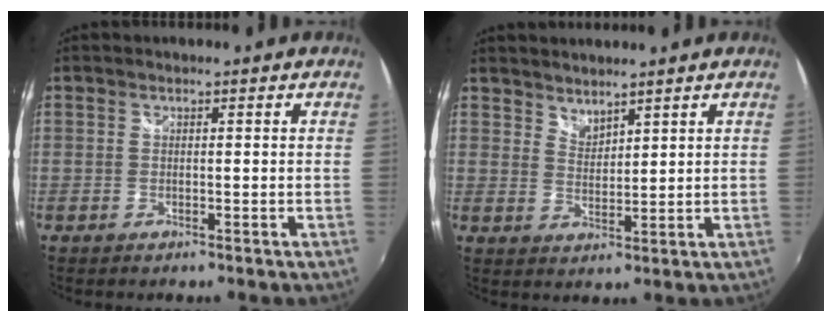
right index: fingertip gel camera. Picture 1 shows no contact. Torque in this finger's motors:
{"motor_torque": [-0.22, 0.26, -0.05, 0.01]}